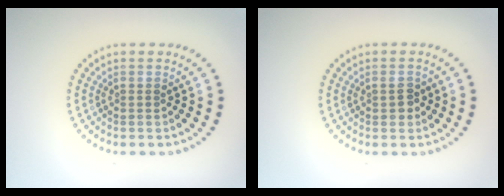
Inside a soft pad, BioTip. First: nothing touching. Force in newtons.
{"total": 1.5, "press": 1.5, "slide": 0.3}